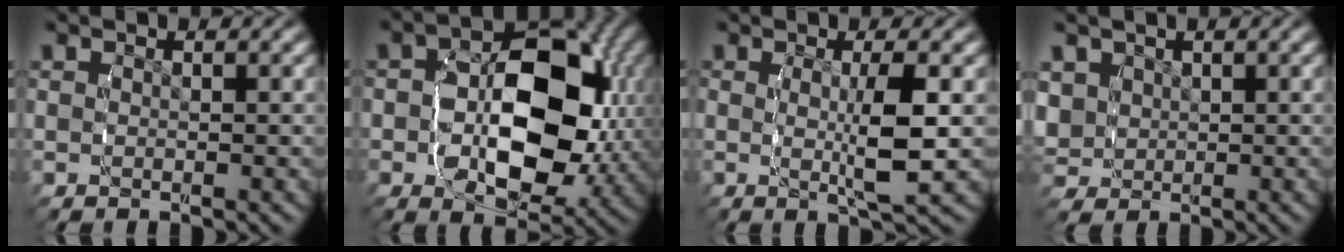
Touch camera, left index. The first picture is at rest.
{"total": 11.0, "force": [-0.6, 7.0, 8.5], "torque": [-0.122, 0.001, -0.020]}
{"total": 4.3, "force": [-0.1, 1.2, 4.1], "torque": [-0.068, -0.003, -0.006]}
{"total": 3.7, "force": [0.6, 3.4, 1.1], "torque": [-0.045, -0.010, 0.020]}